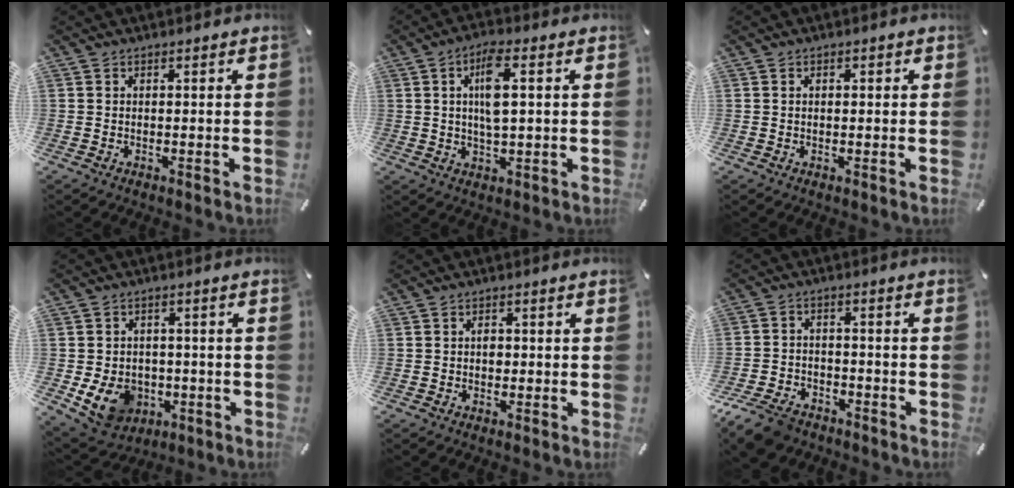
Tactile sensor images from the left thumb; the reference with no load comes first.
{"total": 7.9, "force": [1.6, 2.6, 7.2], "torque": [-0.141, 0.002, 0.023]}
{"total": 1.0, "force": [0.0, 0.7, 0.7], "torque": [-0.015, 0.005, -0.002]}
{"total": 10.1, "force": [-3.2, 8.2, 5.0], "torque": [-0.112, 0.011, -0.057]}
{"total": 1.9, "force": [-0.2, 1.5, 1.2], "torque": [-0.016, 0.001, -0.007]}
{"total": 7.9, "force": [-6.0, 4.2, 3.0], "torque": [-0.057, 0.029, -0.113]}